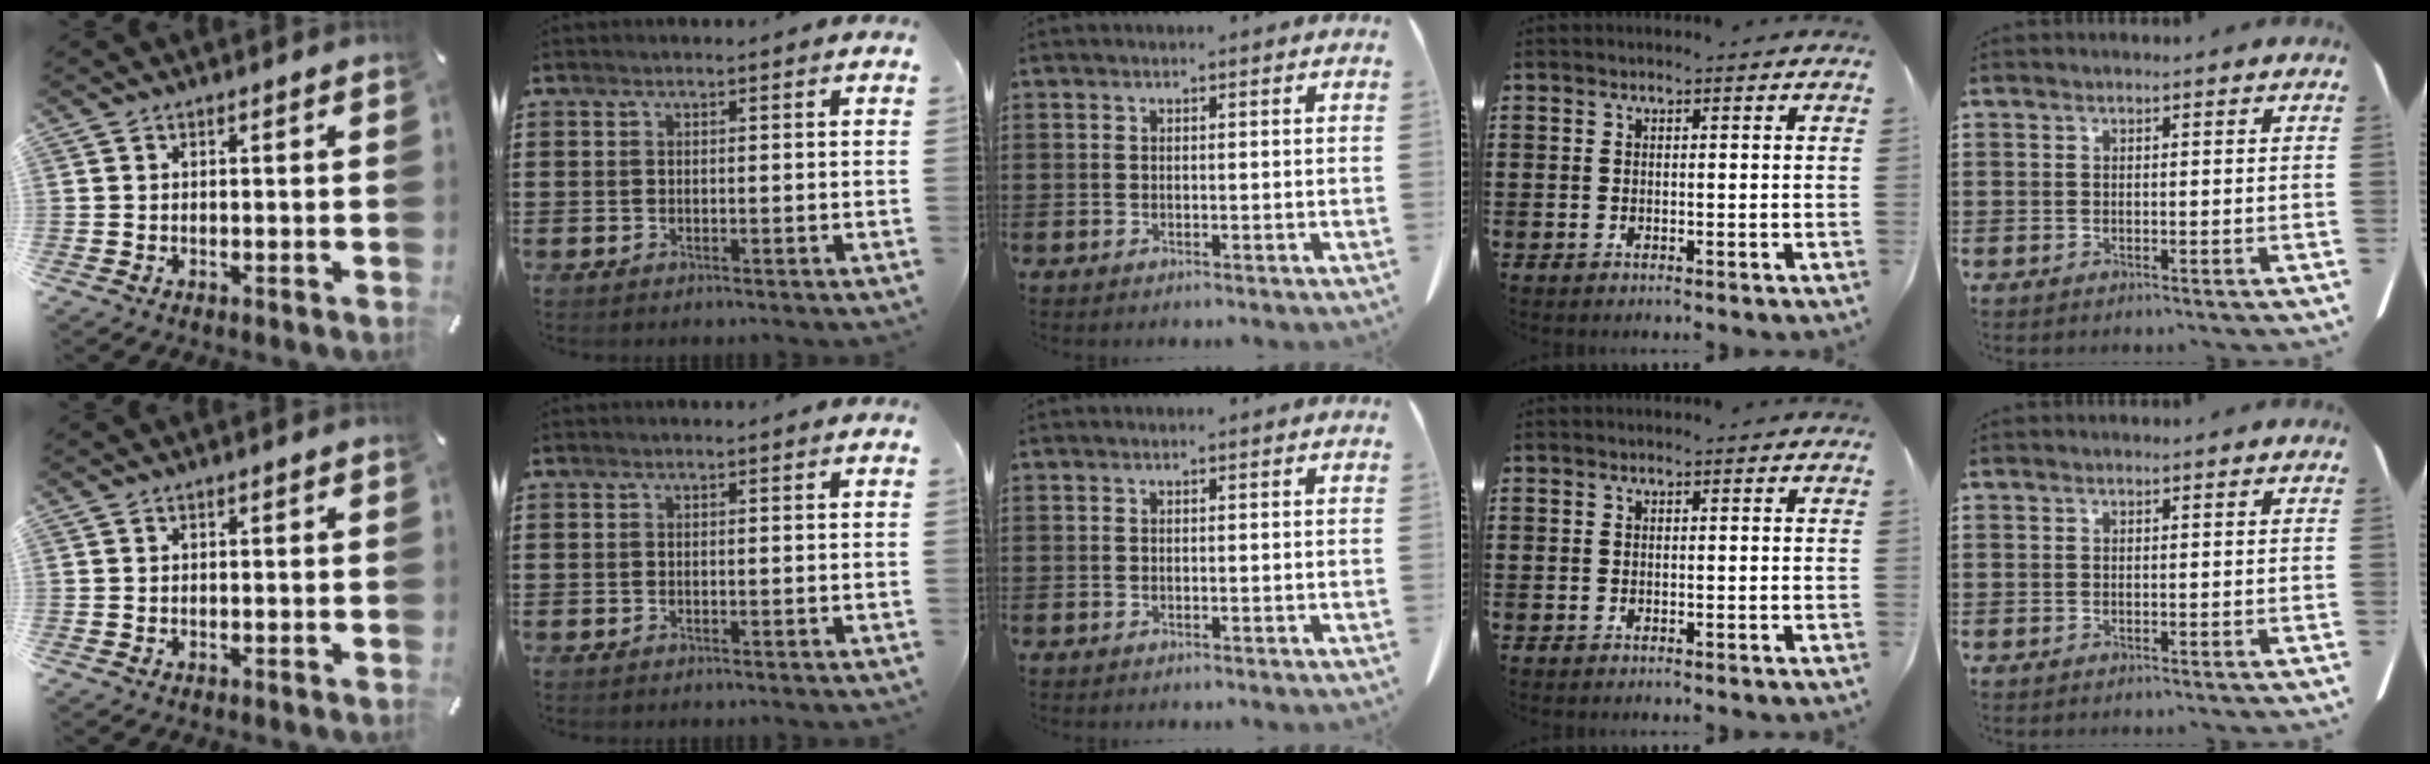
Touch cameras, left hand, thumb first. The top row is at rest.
{}